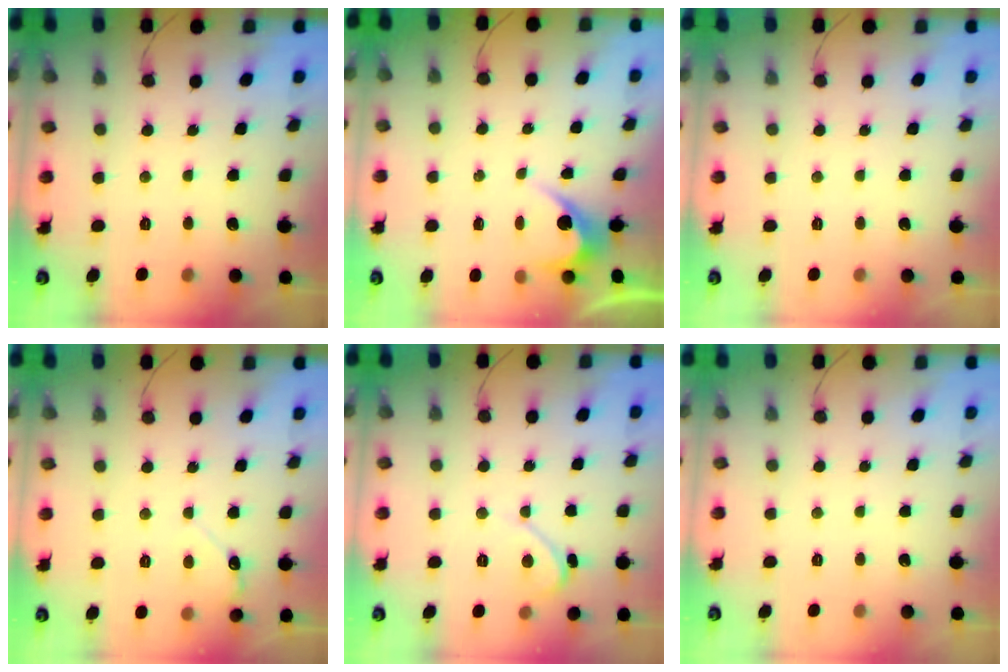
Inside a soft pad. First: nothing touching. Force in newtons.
{"total": 2.8, "press": 2.8, "slide": 0.2}
{"total": 0.0}
{"total": 2.8, "press": 2.7, "slide": 0.3}
{"total": 2.5, "press": 2.5, "slide": 0.2}
{"total": 0.0}